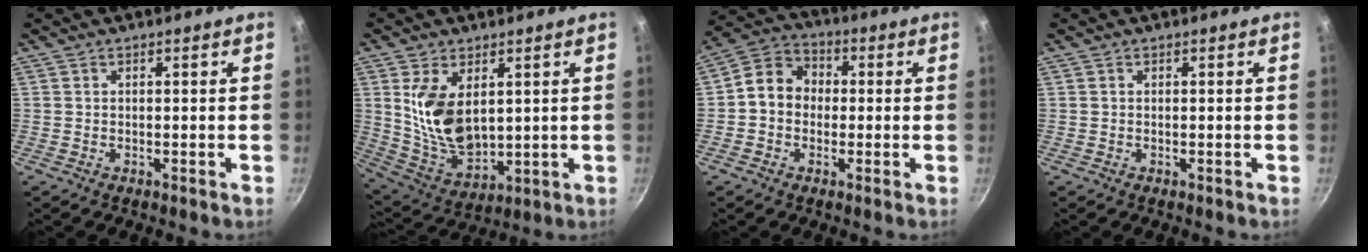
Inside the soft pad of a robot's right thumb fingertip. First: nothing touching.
{"total": 13.0, "force": [3.3, 7.7, 10.0], "torque": [-0.172, -0.037, 0.080]}
{"total": 8.3, "force": [-0.3, 7.0, 4.4], "torque": [-0.044, 0.022, -0.028]}
{"total": 0.0}